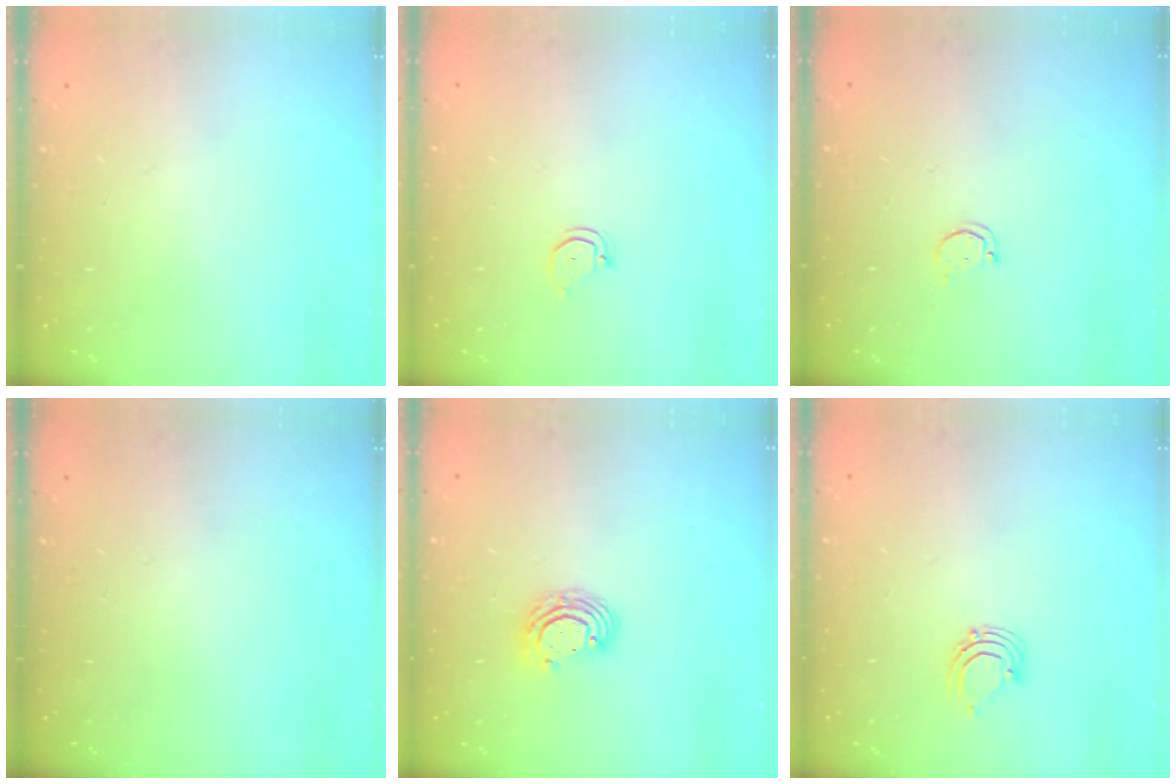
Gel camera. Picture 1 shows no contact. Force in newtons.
{"total": 2.4, "press": 2.4, "slide": 0.2}
{"total": 1.7, "press": 1.7, "slide": 0.2}
{"total": 0.0}
{"total": 6.0, "press": 6.0, "slide": 0.8}
{"total": 2.9, "press": 2.9, "slide": 0.2}